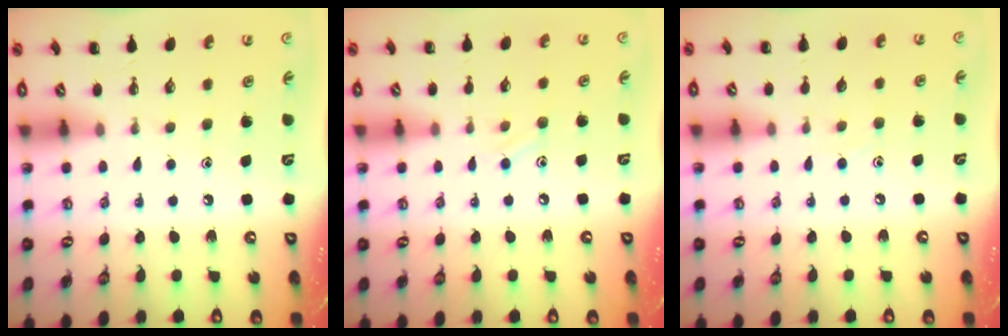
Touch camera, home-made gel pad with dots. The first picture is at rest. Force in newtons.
{"total": 6.6, "press": 6.3, "slide": 1.8}
{"total": 2.3, "press": 2.2, "slide": 0.9}